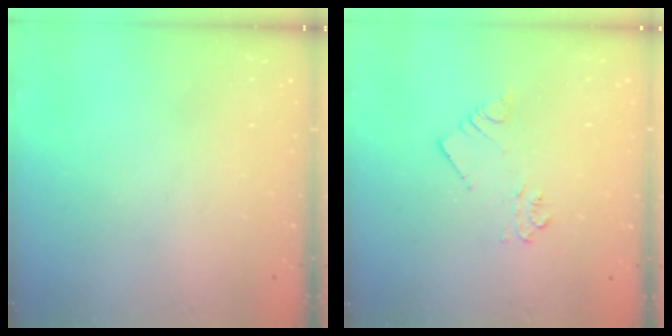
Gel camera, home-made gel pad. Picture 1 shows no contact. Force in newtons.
{"total": 3.2, "press": 3.2, "slide": 0.2}